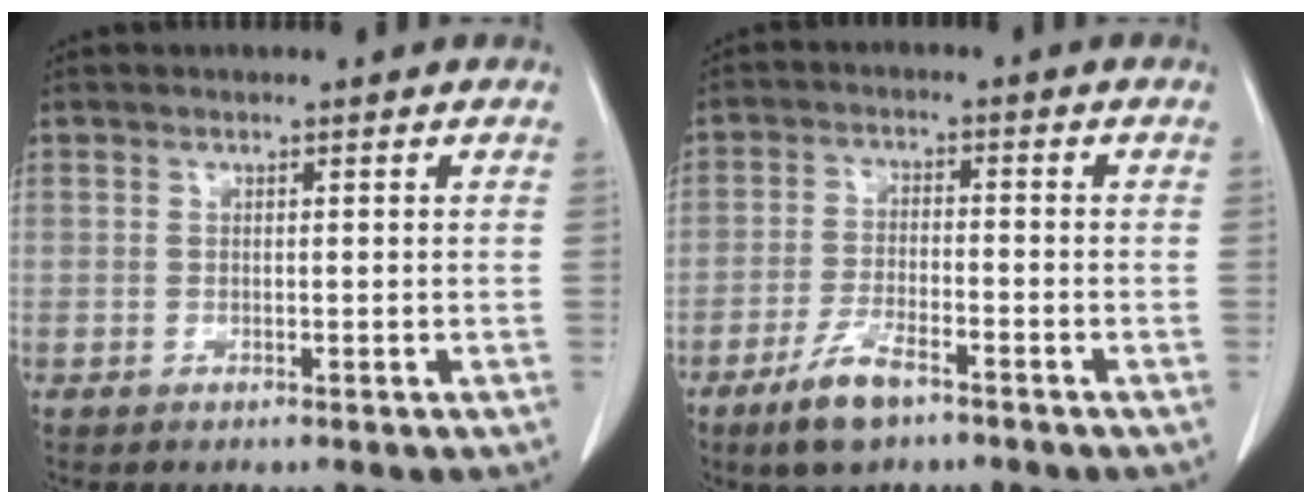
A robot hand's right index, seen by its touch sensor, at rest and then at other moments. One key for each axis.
{"total": 6.6, "fx": -4.6, "fy": 1.8, "fz": 4.4, "tx": -0.094, "ty": -0.007, "tz": -0.083}